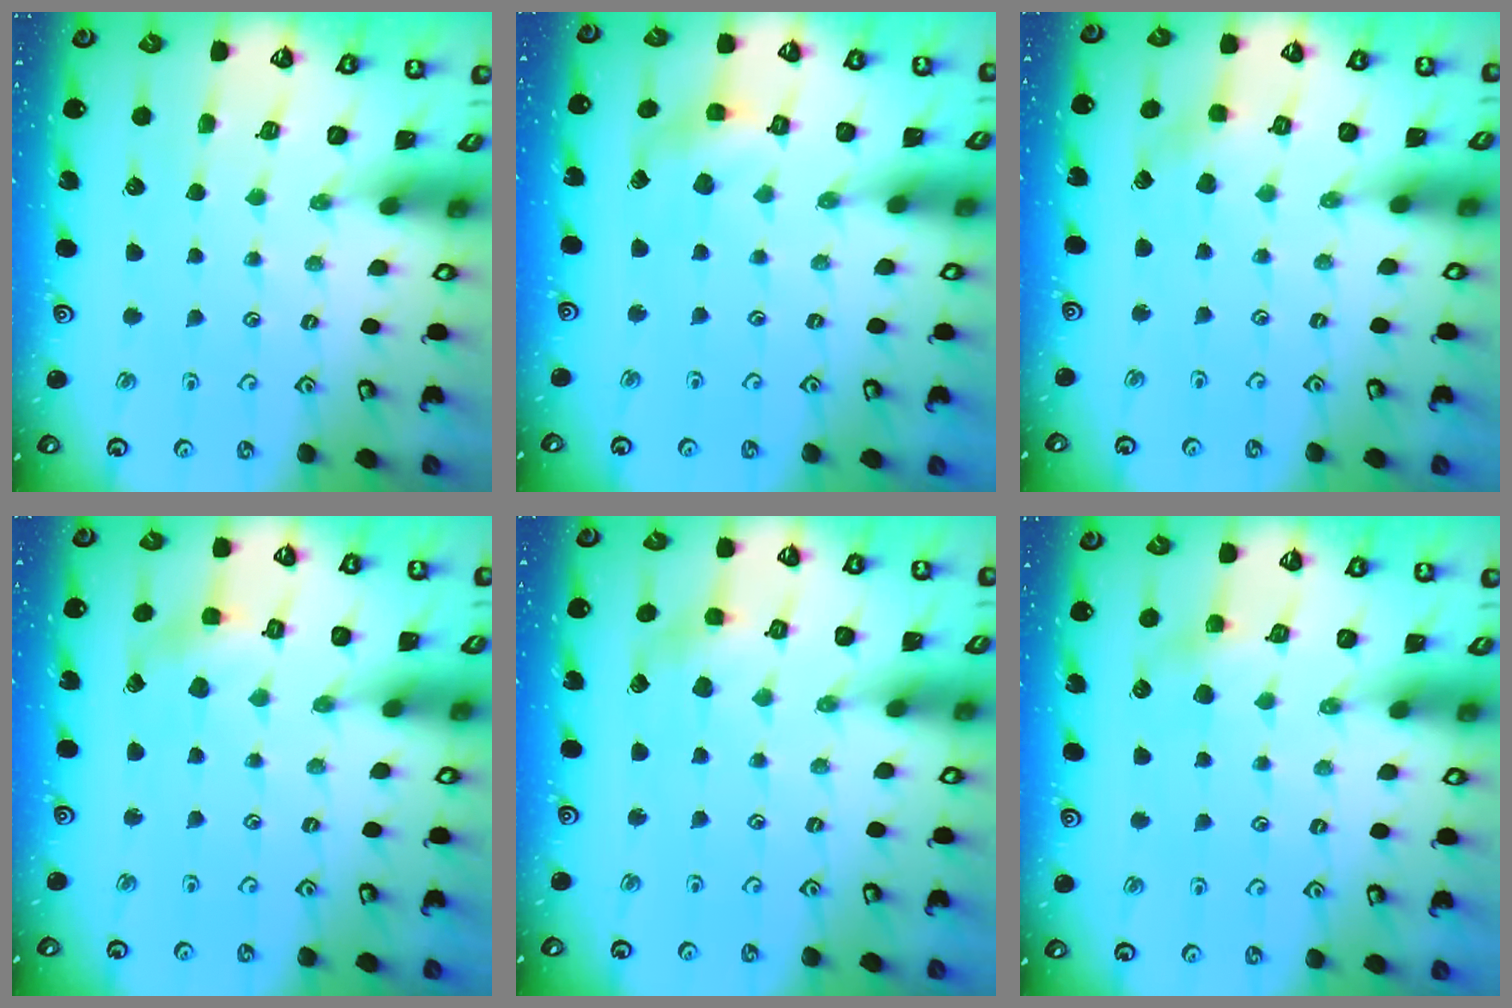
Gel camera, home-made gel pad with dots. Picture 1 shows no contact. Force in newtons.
{"total": 5.9, "press": 5.9, "slide": 0.5}
{"total": 2.6, "press": 2.6, "slide": 0.5}
{"total": 2.8, "press": 2.8, "slide": 0.3}
{"total": 4.0, "press": 4.0, "slide": 0.6}
{"total": 5.4, "press": 5.3, "slide": 0.6}